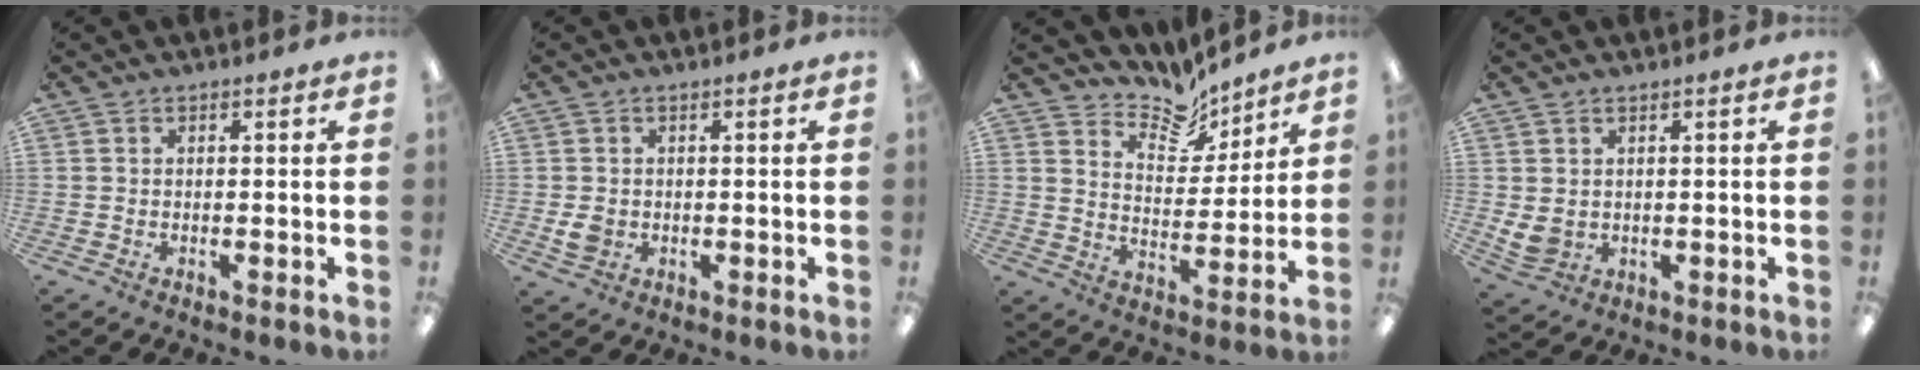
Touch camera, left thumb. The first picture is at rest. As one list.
[{"total": 3.1, "force": [-0.1, 2.6, 1.8], "torque": [-0.030, 0.000, -0.004]}, {"total": 9.3, "force": [8.3, 3.8, 1.7], "torque": [-0.033, -0.069, 0.151]}, {"total": 3.6, "force": [1.4, 2.8, 1.8], "torque": [-0.043, -0.006, 0.029]}]